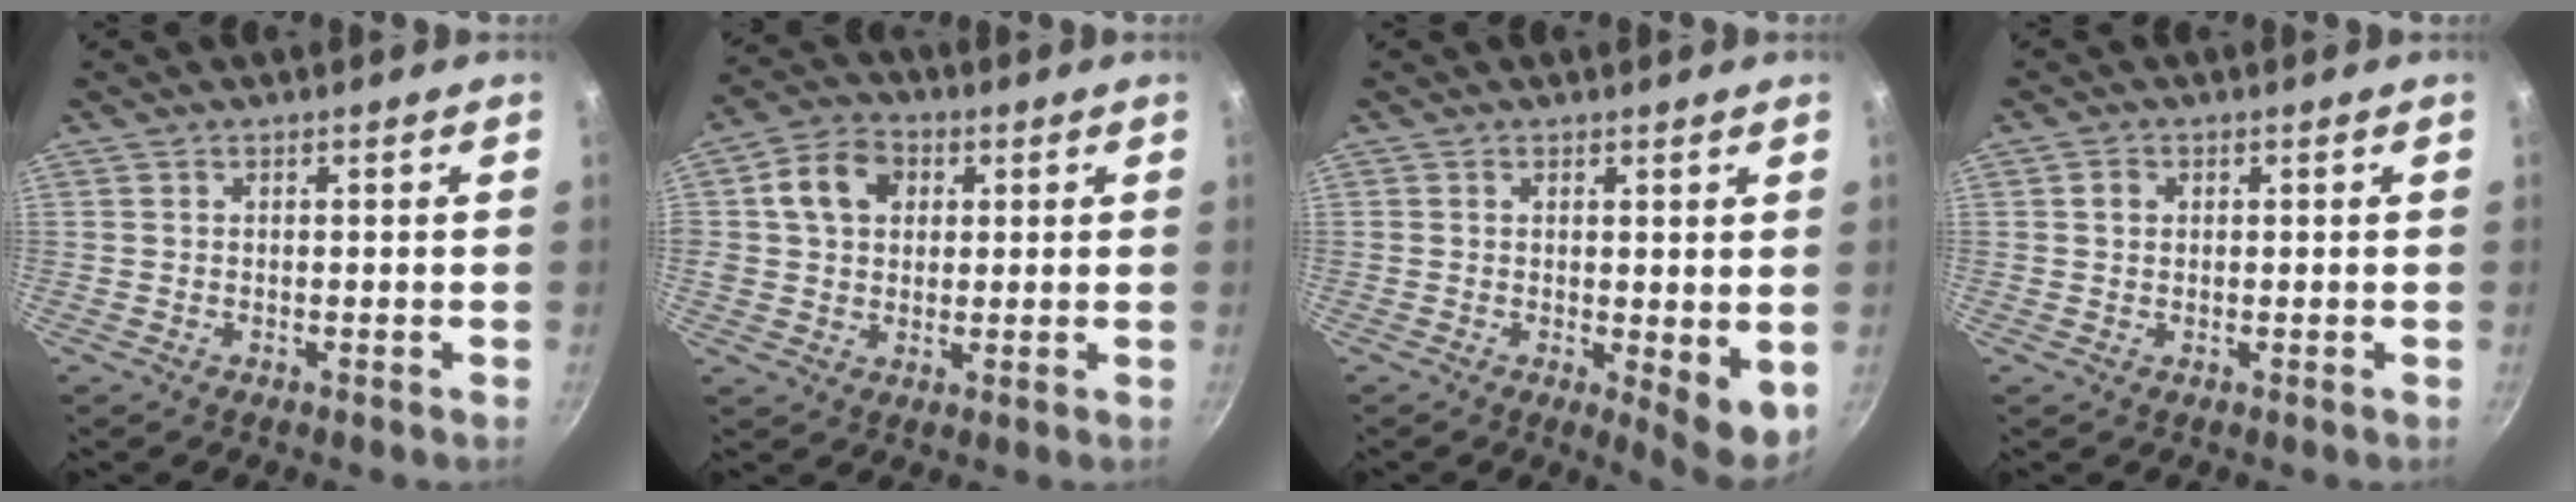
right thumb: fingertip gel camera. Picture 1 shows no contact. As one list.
[{"total": 8.8, "force": [2.2, 7.1, 4.8], "torque": [-0.063, 0.012, 0.026]}, {"total": 6.4, "force": [-0.1, 2.2, 6.1], "torque": [-0.076, -0.014, 0.002]}, {"total": 1.8, "force": [0.4, 1.4, 0.9], "torque": [-0.012, 0.005, 0.005]}]